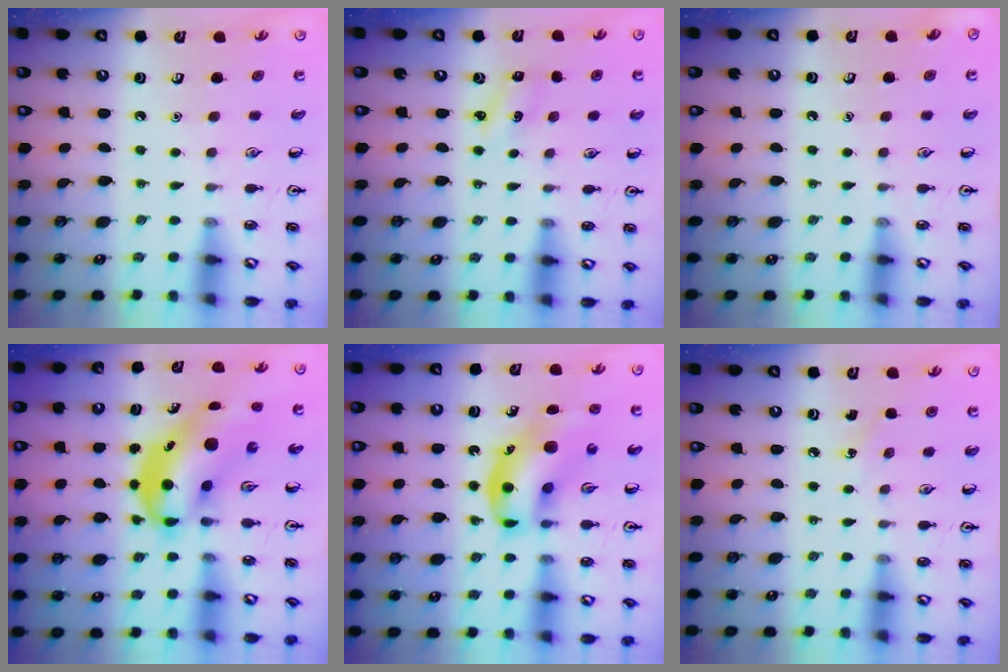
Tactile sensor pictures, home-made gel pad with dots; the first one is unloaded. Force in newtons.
{"total": 1.8, "press": 1.7, "slide": 0.7}
{"total": 0.0}
{"total": 8.3, "press": 8.0, "slide": 2.2}
{"total": 12.9, "press": 12.4, "slide": 3.5}
{"total": 3.0, "press": 2.8, "slide": 1.1}